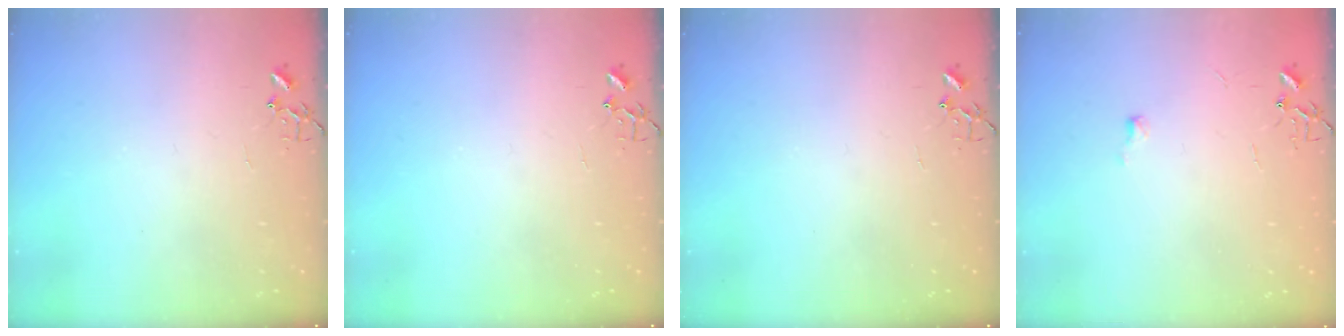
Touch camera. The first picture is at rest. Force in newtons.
{"total": 0.0}
{"total": 0.0}
{"total": 3.5, "press": 3.5, "slide": 0.5}